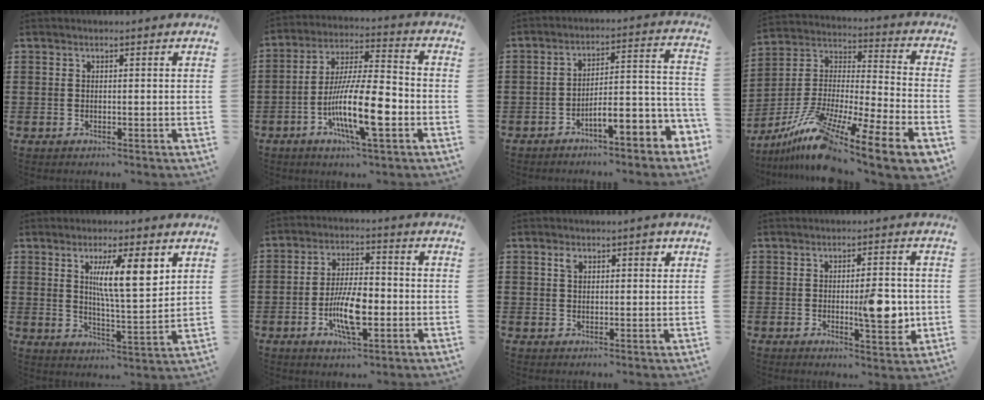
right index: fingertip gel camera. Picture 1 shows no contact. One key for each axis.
{"total": 13.6, "fx": -4.5, "fy": 3.4, "fz": 12.4, "tx": -0.246, "ty": -0.005, "tz": -0.084}
{"total": 5.3, "fx": -3.6, "fy": 0.7, "fz": 3.7, "tx": -0.060, "ty": -0.027, "tz": -0.075}
{"total": 14.0, "fx": -10.3, "fy": 1.1, "fz": 9.3, "tx": -0.178, "ty": 0.005, "tz": -0.189}
{"total": 9.2, "fx": 3.8, "fy": 2.1, "fz": 8.1, "tx": -0.141, "ty": -0.004, "tz": 0.057}
{"total": 9.0, "fx": -2.4, "fy": 3.2, "fz": 8.1, "tx": -0.167, "ty": -0.006, "tz": -0.046}
{"total": 2.8, "fx": 1.4, "fy": 1.5, "fz": 2.0, "tx": -0.029, "ty": 0.000, "tz": 0.020}
{"total": 7.6, "fx": -0.5, "fy": 2.3, "fz": 7.2, "tx": -0.098, "ty": -0.006, "tz": -0.012}